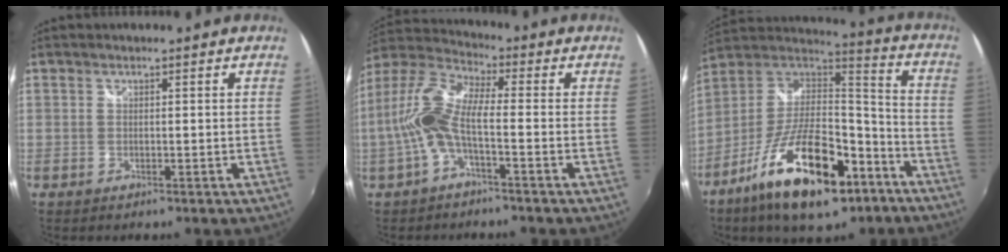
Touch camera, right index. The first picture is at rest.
{"total": 10.1, "force": [-1.8, 3.0, 9.4], "torque": [-0.205, 0.014, -0.036]}
{"total": 24.4, "force": [-12.9, 10.1, 18.0], "torque": [-0.329, -0.012, -0.209]}